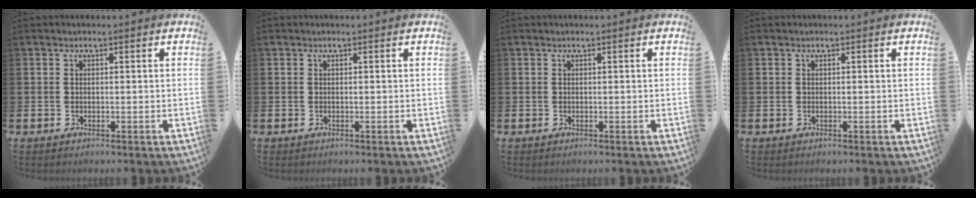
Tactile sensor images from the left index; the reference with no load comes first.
{"total": 0.0}
{"total": 0.0}
{"total": 0.0}